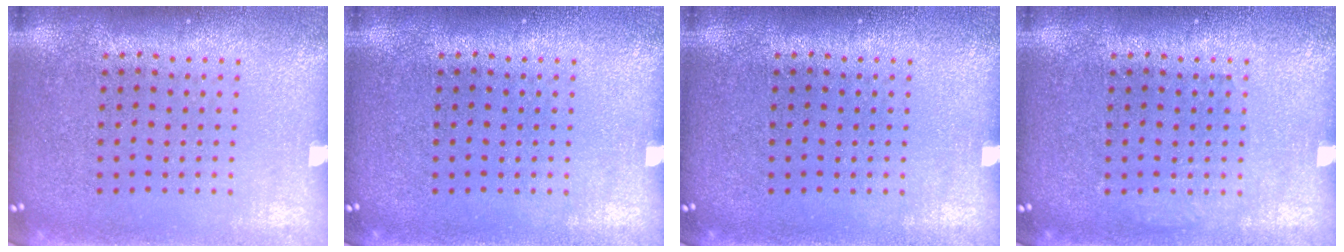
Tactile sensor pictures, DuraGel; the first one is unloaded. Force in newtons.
{"total": 0.0}
{"total": 0.0}
{"total": 0.6, "press": 0.6, "slide": 0.1}